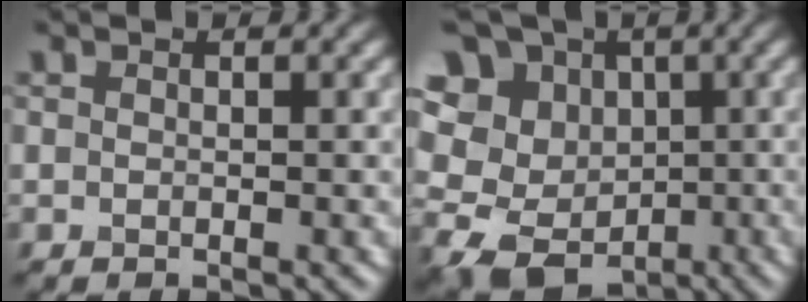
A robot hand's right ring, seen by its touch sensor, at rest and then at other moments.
{"total": 15.2, "force": [2.7, 13.2, 7.1], "torque": [-0.173, 0.027, 0.038]}